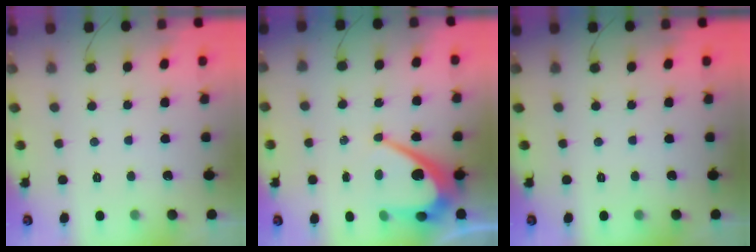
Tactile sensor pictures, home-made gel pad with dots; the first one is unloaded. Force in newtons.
{"total": 9.9, "press": 9.9, "slide": 1.0}
{"total": 0.0}